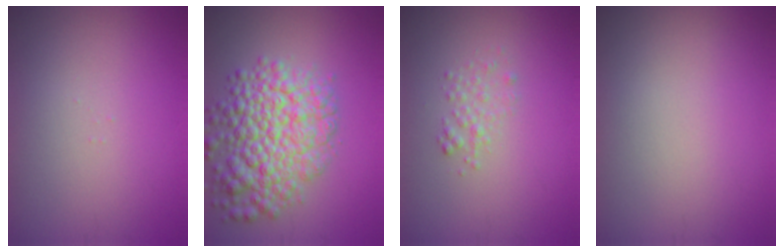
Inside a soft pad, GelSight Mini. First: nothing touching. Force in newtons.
{"total": 7.9, "press": 7.9, "slide": 0.3}
{"total": 1.4, "press": 1.4, "slide": 0.1}
{"total": 0.0}